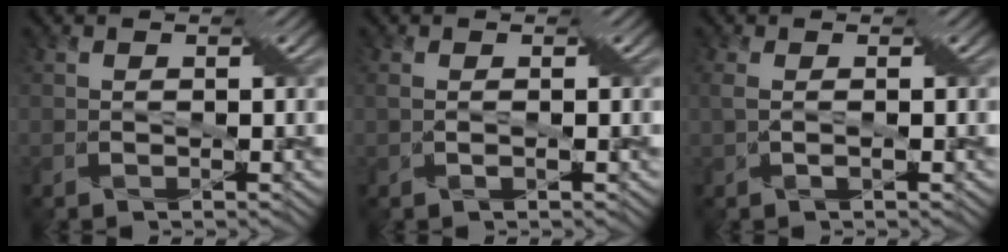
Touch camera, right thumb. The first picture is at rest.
{"total": 1.5, "force": [0.0, 0.6, 1.3], "torque": [-0.029, -0.005, 0.004]}
{"total": 2.1, "force": [0.1, 0.7, 2.0], "torque": [-0.044, 0.000, 0.004]}